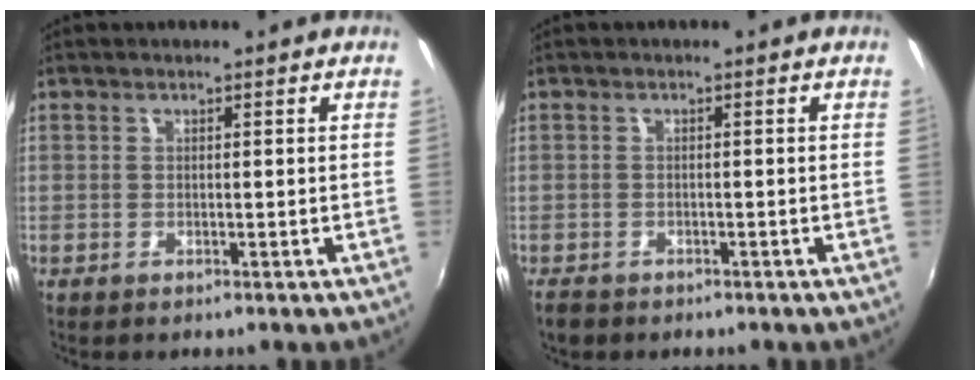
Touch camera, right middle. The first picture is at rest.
{"total": 2.7, "force": [-2.1, 1.4, 0.9], "torque": [-0.025, -0.009, -0.037]}